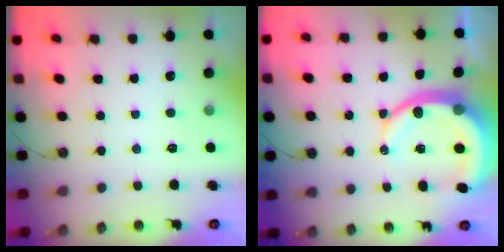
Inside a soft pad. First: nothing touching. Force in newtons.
{"total": 12.9, "press": 12.8, "slide": 1.6}